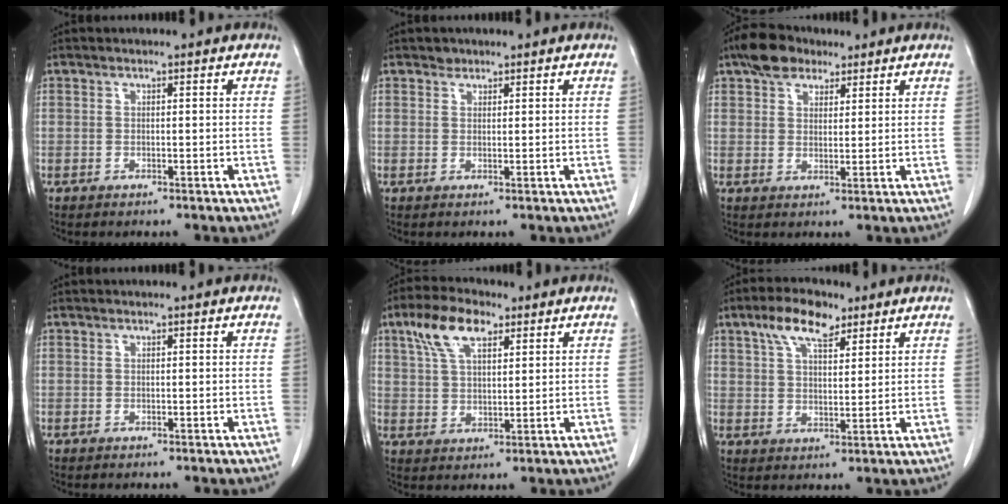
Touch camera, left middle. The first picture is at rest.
{"total": 1.0, "force": [0.8, 0.7, 0.0], "torque": [0.005, -0.002, 0.010]}
{"total": 6.2, "force": [4.3, 3.6, 2.7], "torque": [-0.054, 0.020, 0.079]}
{"total": 0.0}
{"total": 8.5, "force": [4.8, 3.5, 6.1], "torque": [-0.128, 0.019, 0.092]}
{"total": 7.7, "force": [4.8, 3.1, 5.2], "torque": [-0.103, 0.017, 0.088]}